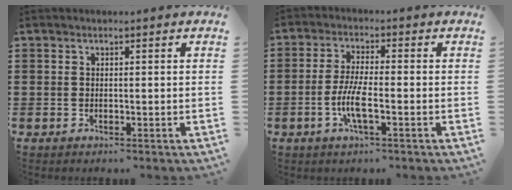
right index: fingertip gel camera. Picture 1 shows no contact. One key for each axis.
{"total": 5.7, "fx": -1.9, "fy": 1.2, "fz": 5.2, "tx": -0.116, "ty": -0.008, "tz": -0.042}